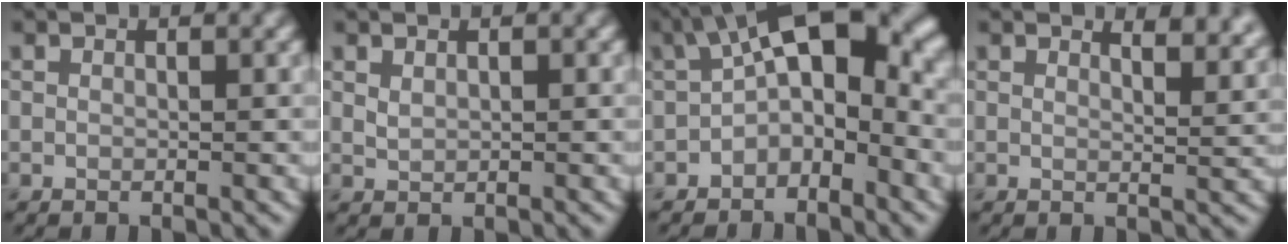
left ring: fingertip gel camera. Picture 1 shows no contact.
{"total": 0.8, "force": [0.4, 0.5, 0.5], "torque": [-0.015, -0.001, 0.011]}
{"total": 8.8, "force": [-0.6, 4.6, 7.4], "torque": [-0.108, 0.029, -0.026]}
{"total": 4.5, "force": [3.4, 1.7, 2.4], "torque": [-0.014, 0.019, 0.027]}